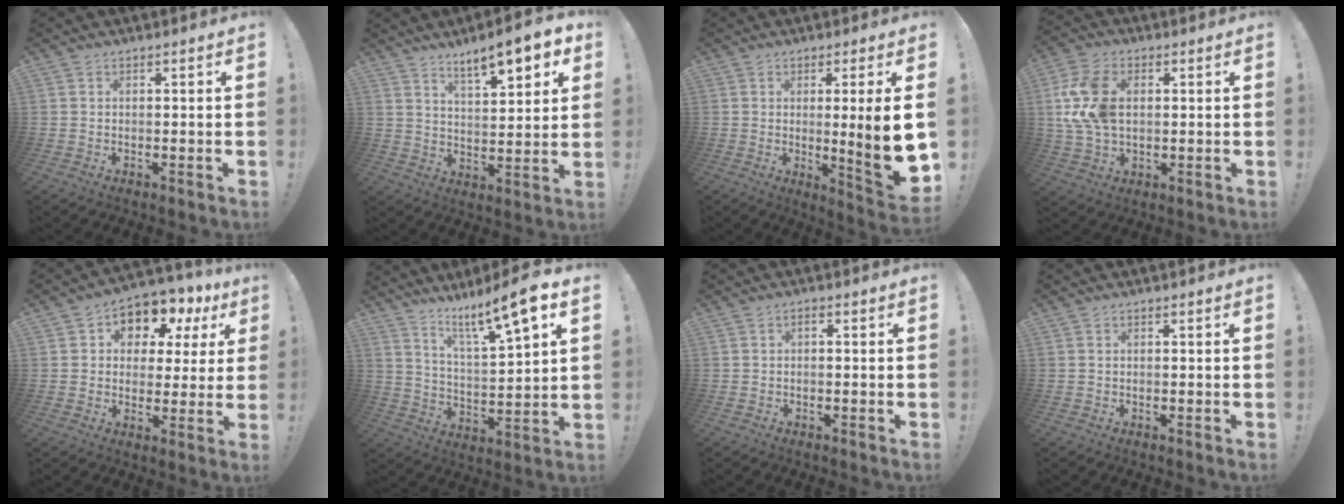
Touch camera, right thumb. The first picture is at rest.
{"total": 11.3, "force": [7.8, 2.2, 7.9], "torque": [-0.111, -0.050, 0.126]}
{"total": 12.1, "force": [-0.2, 0.3, 12.1], "torque": [-0.171, -0.019, -0.002]}
{"total": 13.4, "force": [1.8, 8.9, 9.8], "torque": [-0.198, 0.002, 0.037]}
{"total": 7.8, "force": [4.1, 5.7, 3.3], "torque": [-0.041, -0.041, 0.074]}
{"total": 13.5, "force": [9.4, 1.5, 9.6], "torque": [-0.159, -0.062, 0.144]}
{"total": 0.9, "force": [-0.5, 0.2, 0.7], "torque": [-0.019, 0.005, -0.008]}
{"total": 0.0}